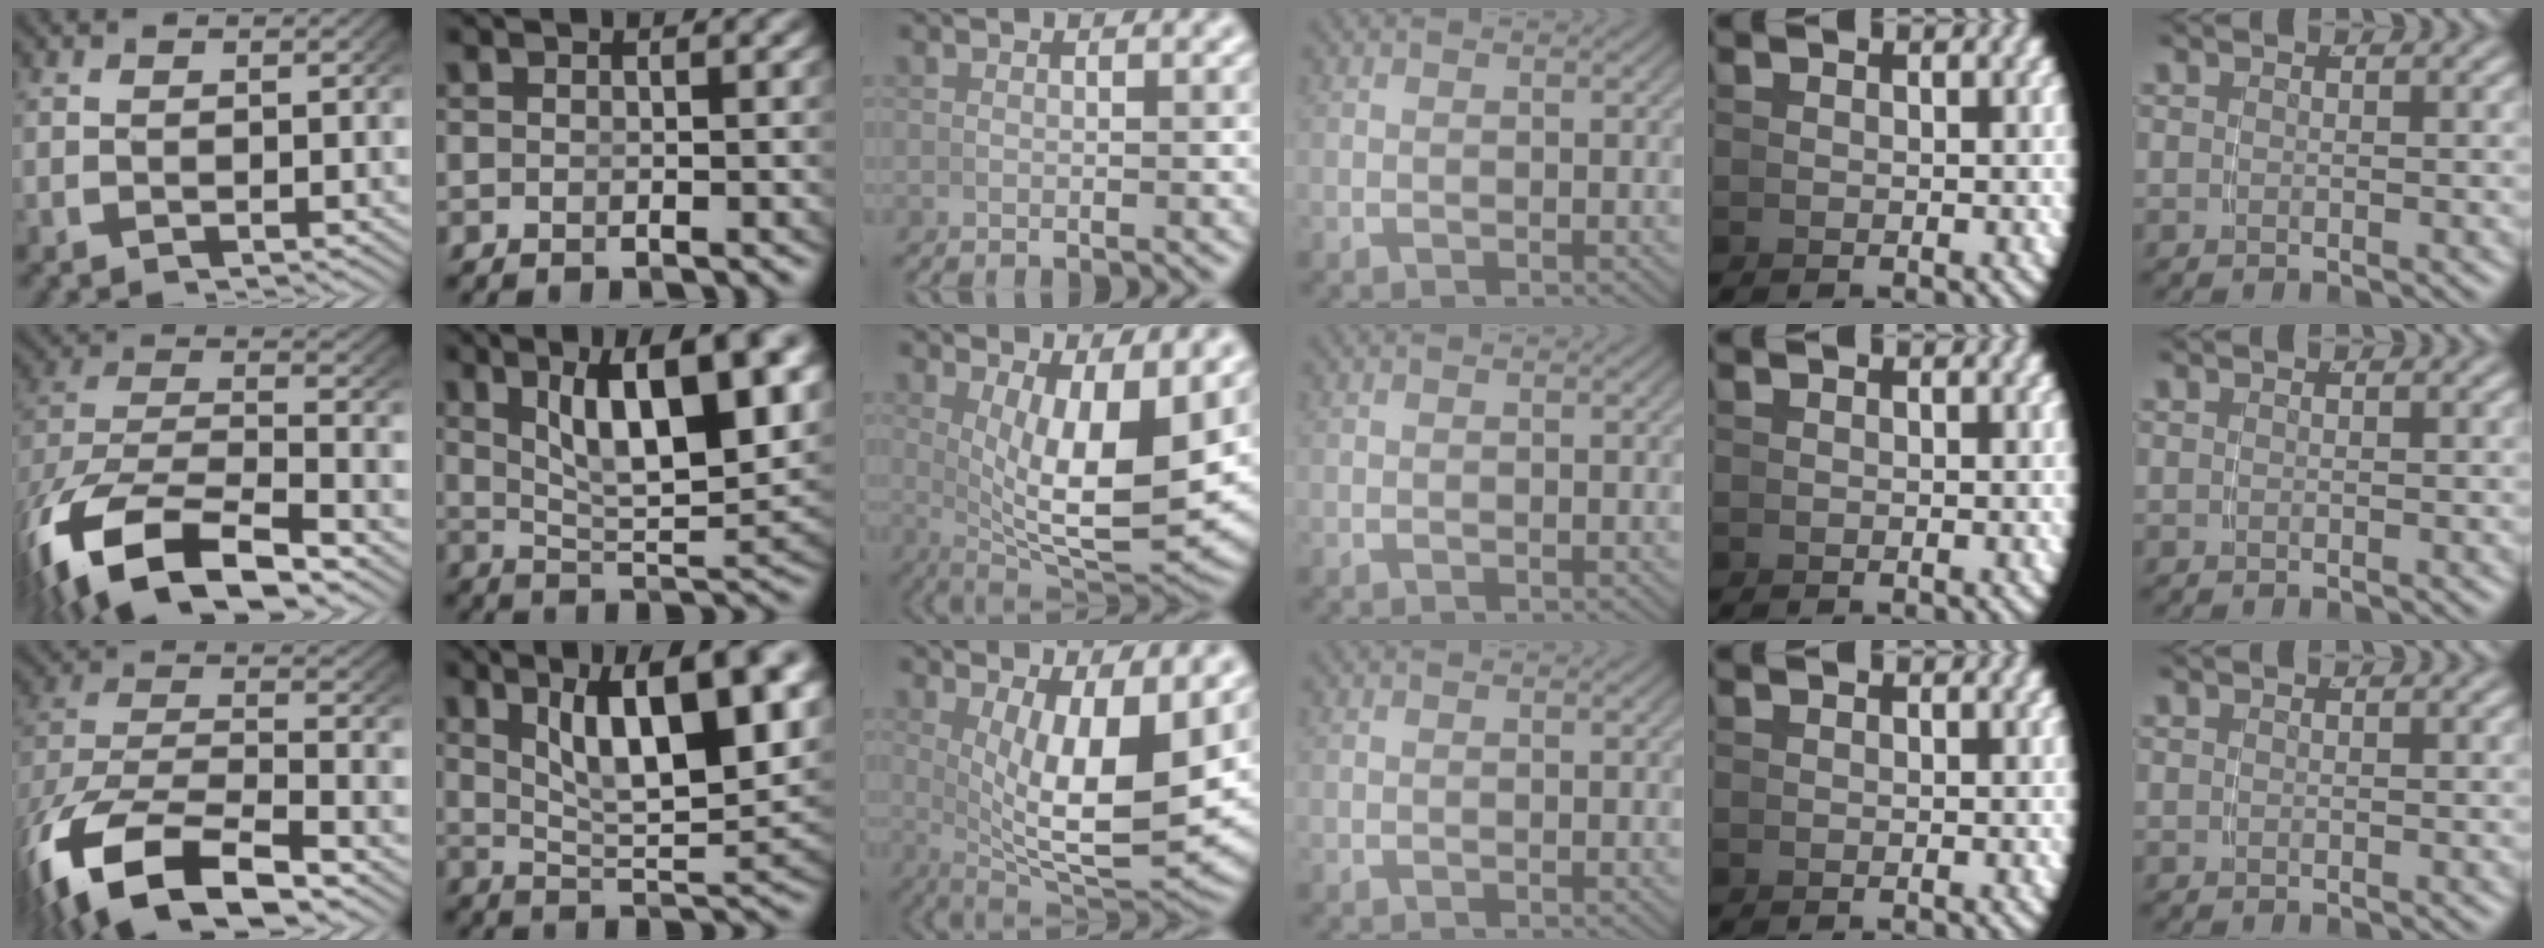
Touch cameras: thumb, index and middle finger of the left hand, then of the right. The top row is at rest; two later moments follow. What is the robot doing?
{"motion": "lift_and_place", "object": "cup"}